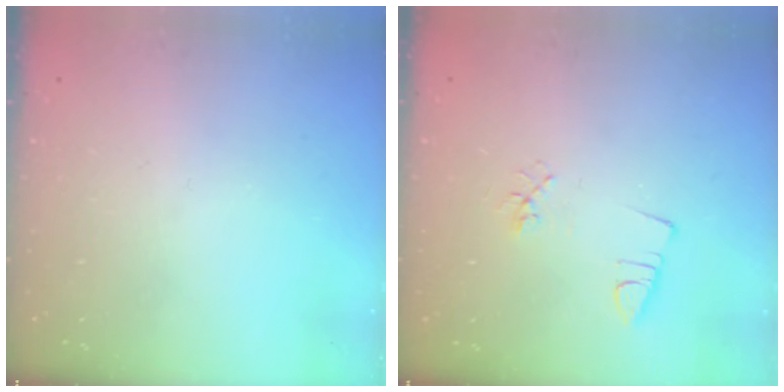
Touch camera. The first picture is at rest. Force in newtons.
{"total": 2.9, "press": 2.5, "slide": 1.4}